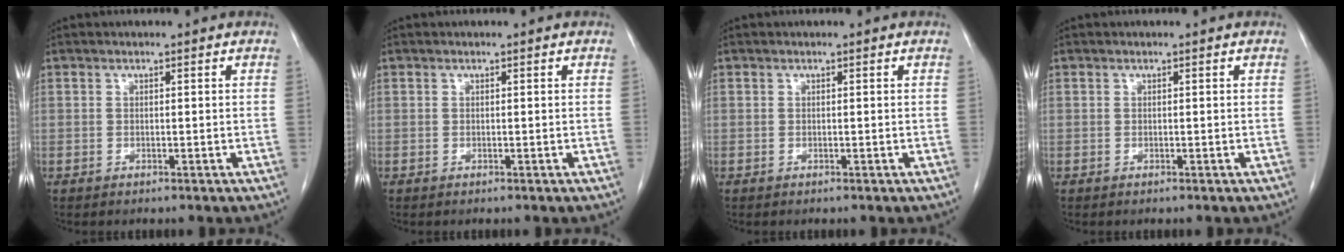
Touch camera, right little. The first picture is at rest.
{"total": 0.0}
{"total": 0.0}
{"total": 0.0}